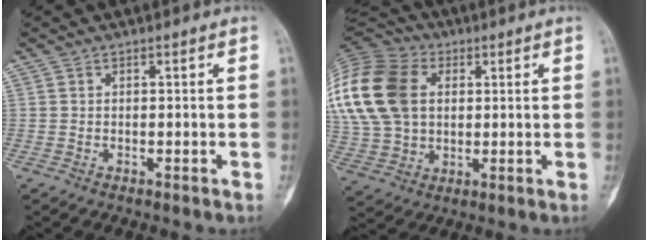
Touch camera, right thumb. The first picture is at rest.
{"total": 25.3, "force": [5.6, 18.3, 16.5], "torque": [-0.375, 0.038, 0.112]}